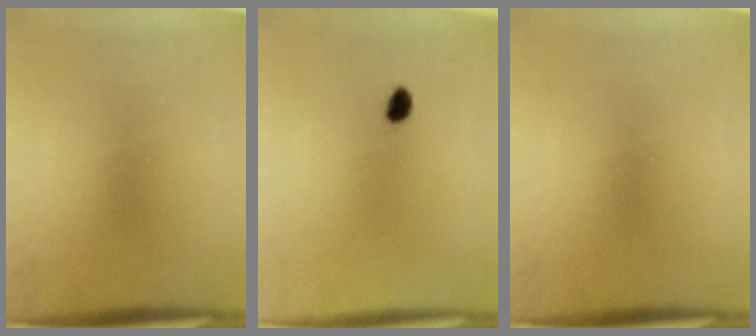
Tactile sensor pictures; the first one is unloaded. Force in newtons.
{"total": 2.0}
{"total": 0.0}